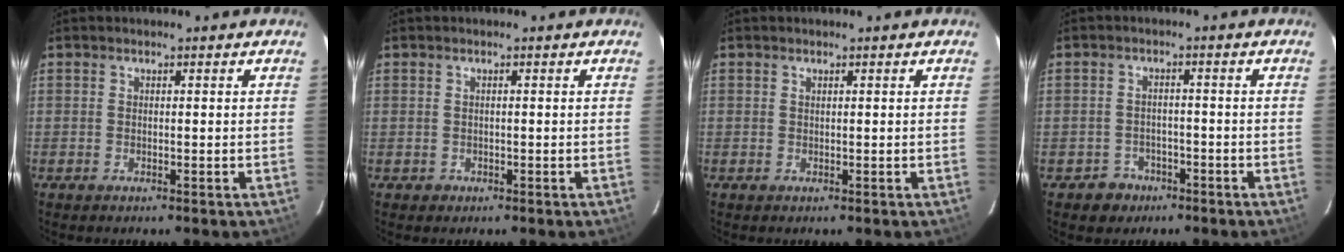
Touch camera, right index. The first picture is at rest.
{"total": 1.3, "force": [-0.3, 1.3, 0.0], "torque": [0.002, 0.003, 0.000]}
{"total": 0.0}
{"total": 4.4, "force": [-2.4, 3.6, 0.0], "torque": [-0.017, 0.018, -0.033]}